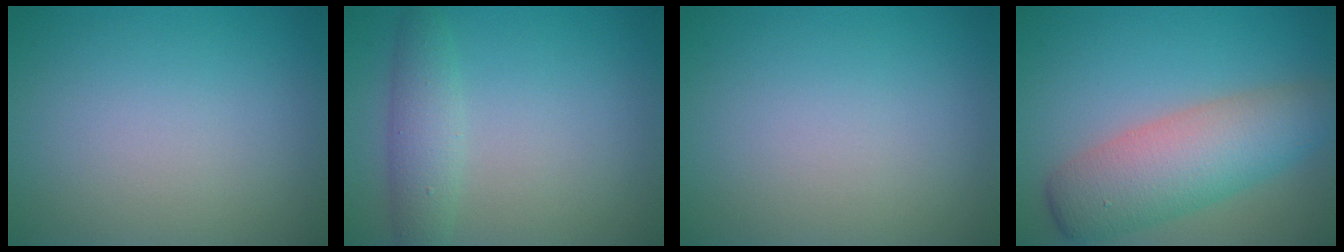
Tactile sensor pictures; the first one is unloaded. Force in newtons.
{"total": 2.8, "press": 2.8, "slide": 0.0}
{"total": 0.0}
{"total": 7.2, "press": 7.2, "slide": 0.2}